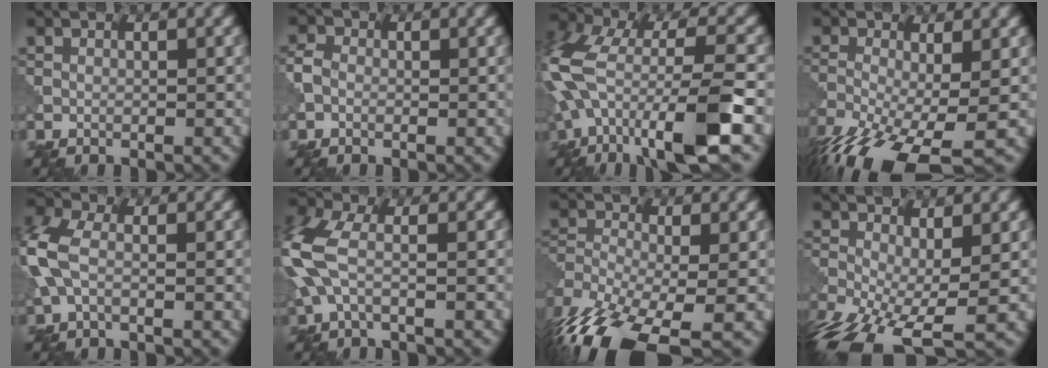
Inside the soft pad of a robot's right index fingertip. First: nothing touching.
{"total": 1.6, "force": [-0.3, 1.4, 0.7], "torque": [-0.027, 0.009, -0.011]}
{"total": 11.6, "force": [-3.8, 4.2, 10.1], "torque": [-0.207, 0.004, -0.068]}
{"total": 12.1, "force": [-6.7, 4.5, 9.1], "torque": [-0.190, -0.026, -0.109]}
{"total": 5.4, "force": [0.0, 3.2, 4.3], "torque": [-0.135, 0.015, -0.012]}
{"total": 5.9, "force": [-0.3, 2.9, 5.2], "torque": [-0.152, 0.018, -0.017]}
{"total": 12.3, "force": [-7.7, 5.0, 8.1], "torque": [-0.181, -0.015, -0.123]}
{"total": 11.2, "force": [-4.5, 5.6, 8.7], "torque": [-0.189, -0.030, -0.058]}